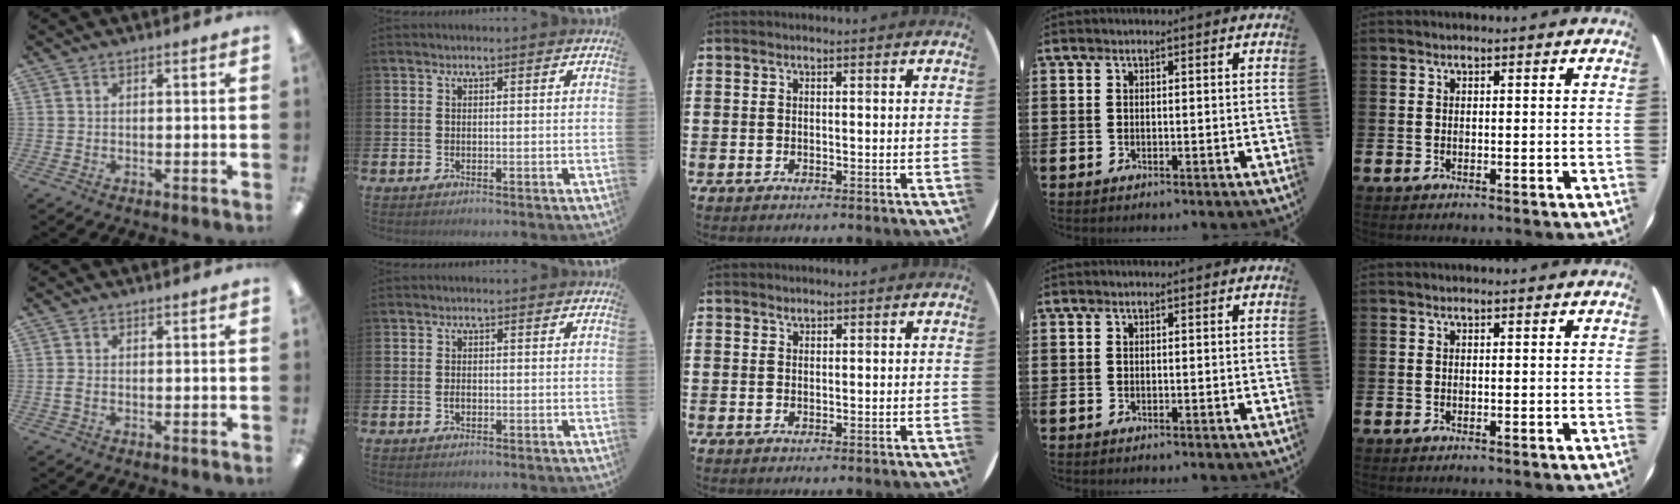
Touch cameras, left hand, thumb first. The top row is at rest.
{"thumb": {"total": 1.3, "force": [-0.1, 0.6, 1.1], "torque": [-0.022, 0.003, -0.001]}, "index": {"total": 0.9, "force": [-0.2, 0.7, 0.6], "torque": [-0.020, 0.007, -0.005]}, "middle": {"total": 0.7, "force": [0.6, 0.2, -0.1], "torque": [0.009, -0.001, 0.011]}}